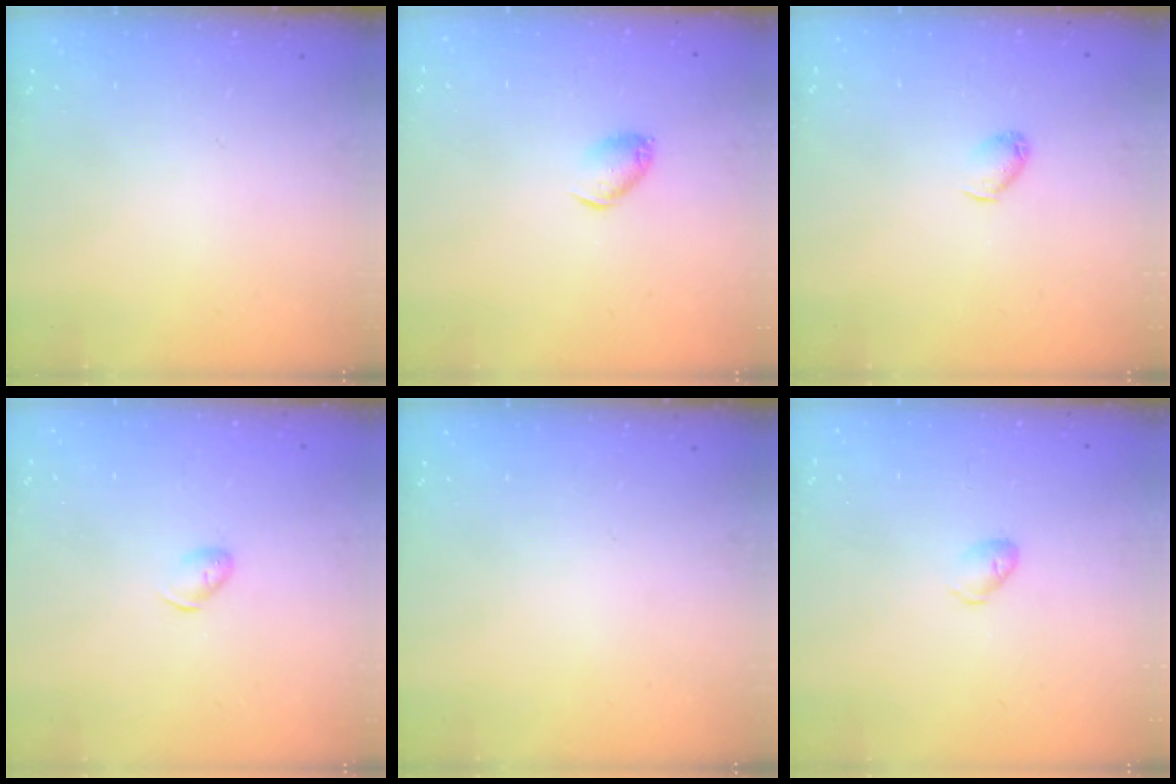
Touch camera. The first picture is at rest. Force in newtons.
{"total": 6.6, "press": 6.5, "slide": 1.2}
{"total": 3.8, "press": 3.7, "slide": 0.7}
{"total": 5.4, "press": 5.3, "slide": 1.0}
{"total": 0.0}
{"total": 5.4, "press": 5.3, "slide": 0.9}